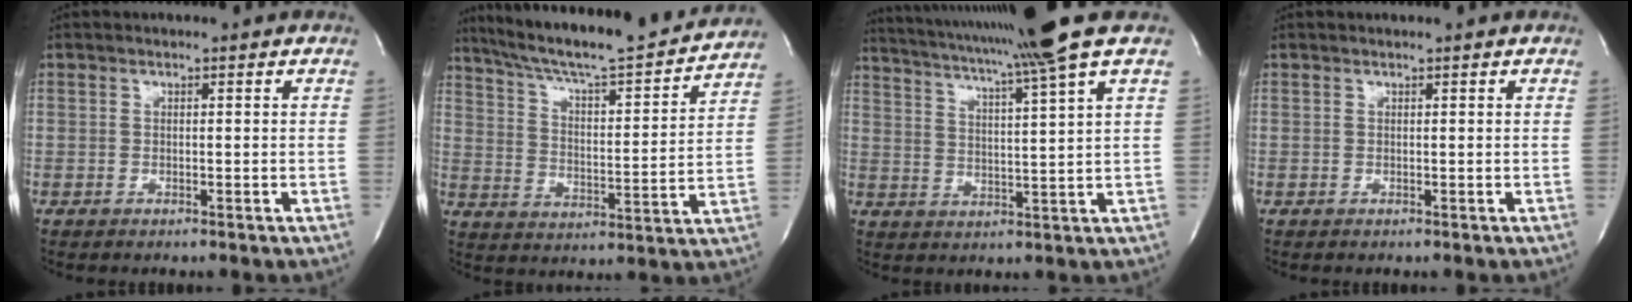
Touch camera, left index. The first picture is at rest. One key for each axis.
{"total": 21.9, "fx": 19.8, "fy": 1.7, "fz": 9.3, "tx": -0.160, "ty": -0.012, "tz": 0.288}
{"total": 15.0, "fx": 11.8, "fy": -2.7, "fz": 8.8, "tx": -0.154, "ty": -0.021, "tz": 0.170}
{"total": 0.6, "fx": 0.5, "fy": -0.1, "fz": 0.2, "tx": -0.001, "ty": 0.005, "tz": 0.011}